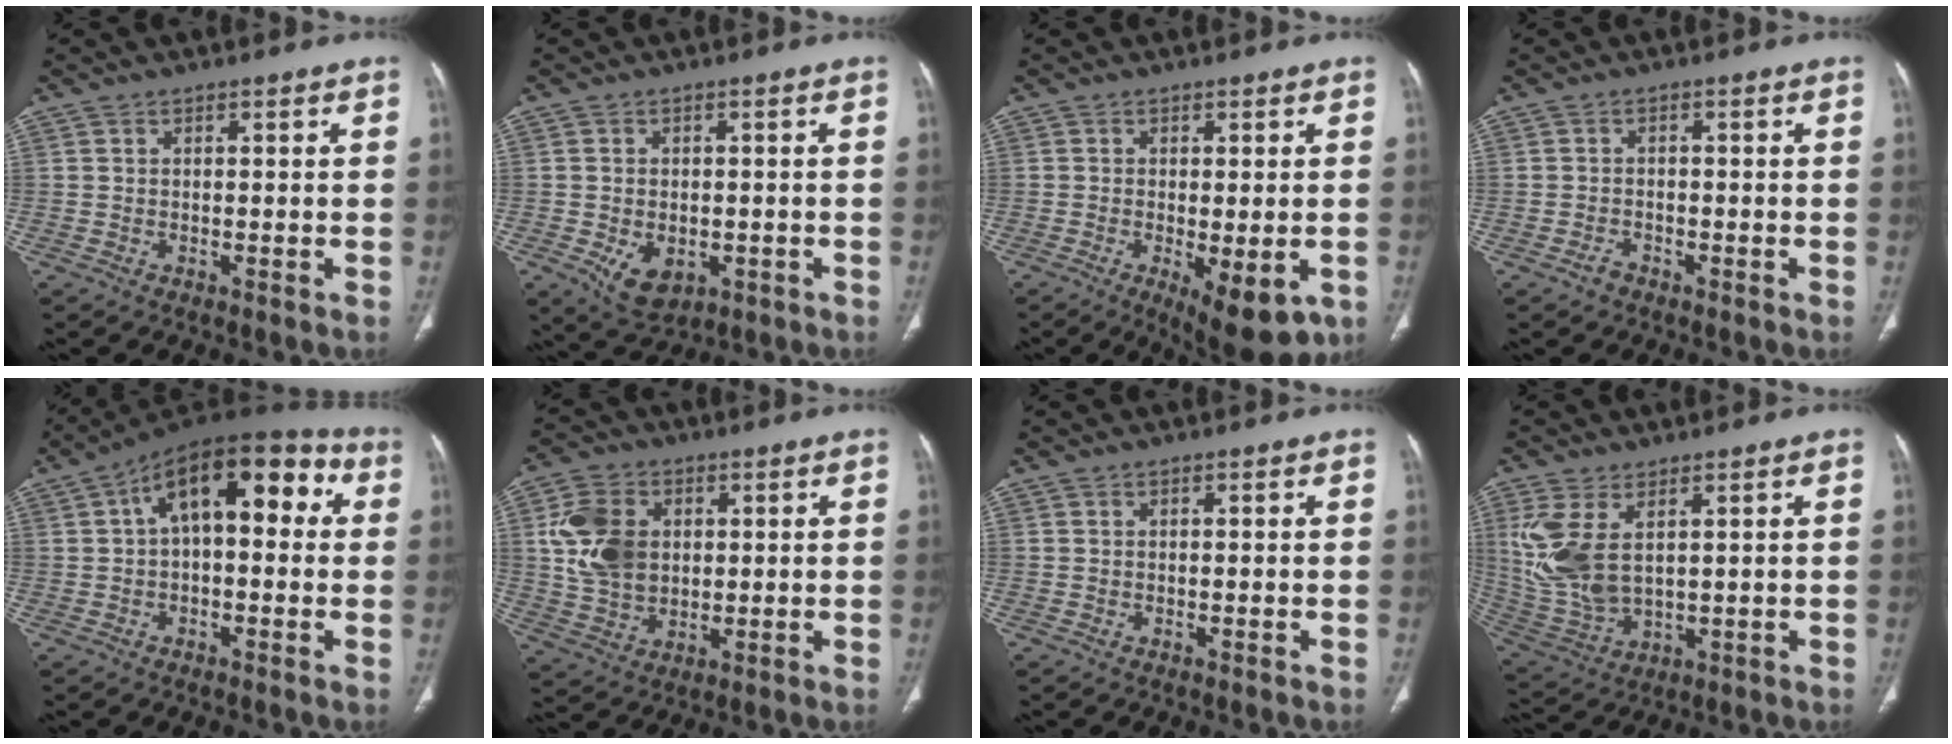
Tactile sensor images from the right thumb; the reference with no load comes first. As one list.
[{"total": 6.9, "force": [-2.1, 4.7, 4.6], "torque": [-0.063, 0.001, -0.018]}, {"total": 9.8, "force": [-3.6, 3.7, 8.3], "torque": [-0.112, -0.014, -0.046]}, {"total": 1.7, "force": [-1.2, 1.0, 0.5], "torque": [-0.013, 0.008, -0.021]}, {"total": 16.8, "force": [3.7, 8.4, 14.0], "torque": [-0.175, 0.045, 0.047]}, {"total": 13.1, "force": [2.1, 9.4, 8.9], "torque": [-0.161, 0.000, 0.043]}, {"total": 0.0}, {"total": 11.6, "force": [3.3, 6.2, 9.2], "torque": [-0.208, -0.013, 0.085]}]